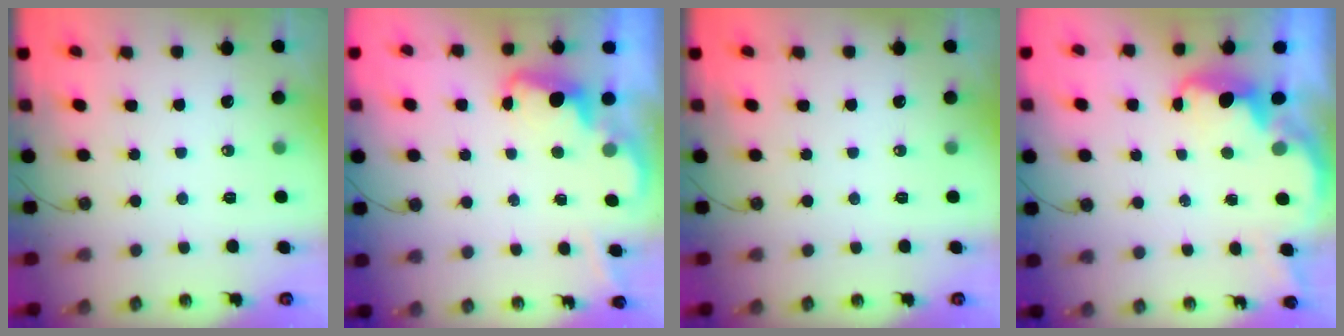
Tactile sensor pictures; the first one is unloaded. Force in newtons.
{"total": 2.2, "press": 2.1, "slide": 0.5}
{"total": 0.0}
{"total": 3.0, "press": 3.0, "slide": 0.5}